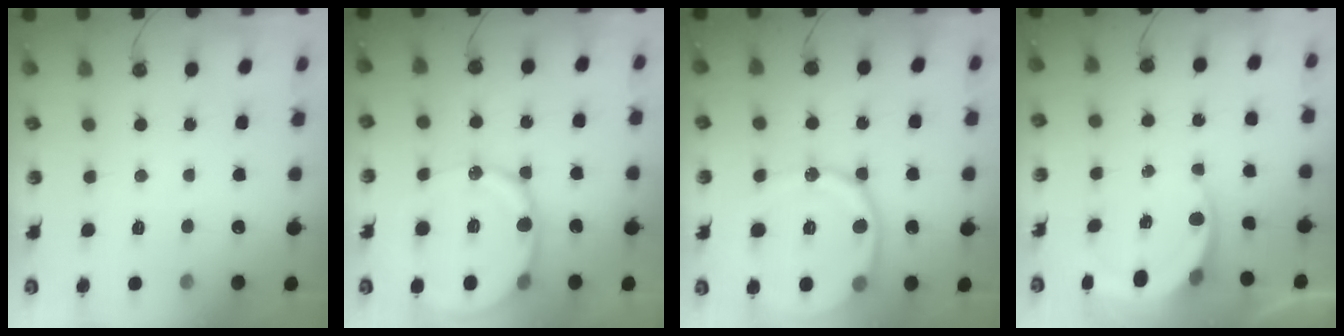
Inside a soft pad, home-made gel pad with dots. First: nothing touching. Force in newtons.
{"total": 16.8, "press": 16.6, "slide": 3.1}
{"total": 17.1, "press": 17.1, "slide": 1.7}
{"total": 6.8, "press": 6.8, "slide": 0.6}